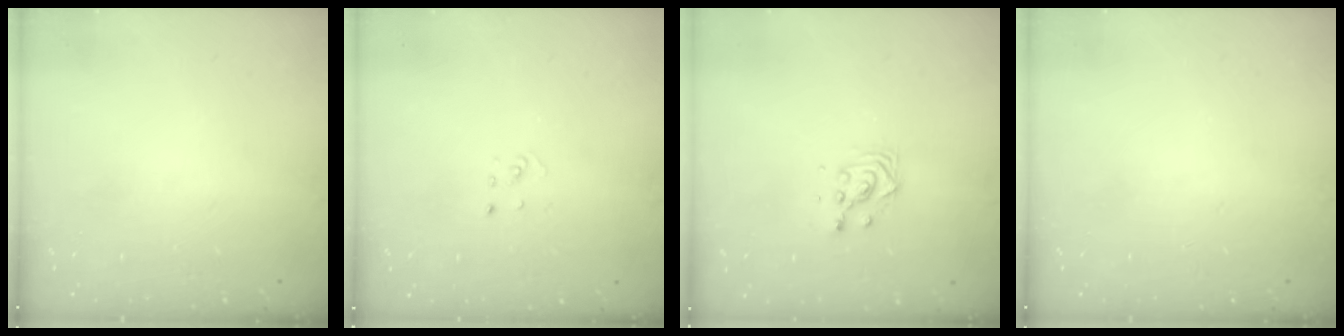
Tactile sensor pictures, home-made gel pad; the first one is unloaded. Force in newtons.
{"total": 2.1, "press": 2.1, "slide": 0.1}
{"total": 3.8, "press": 3.8, "slide": 0.3}
{"total": 0.0}